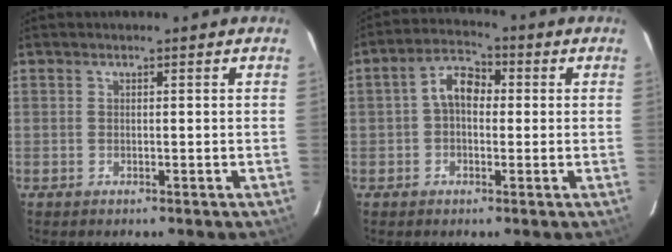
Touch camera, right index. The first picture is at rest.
{"total": 5.9, "force": [0.2, 3.9, 4.4], "torque": [-0.081, 0.024, -0.001]}